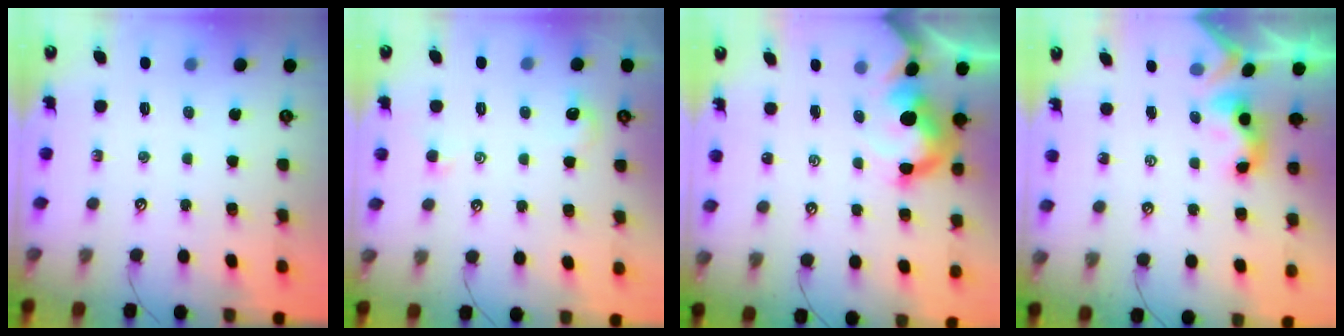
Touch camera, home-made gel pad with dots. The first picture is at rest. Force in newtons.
{"total": 1.7, "press": 1.6, "slide": 0.6}
{"total": 7.3, "press": 7.2, "slide": 1.0}
{"total": 3.5, "press": 3.5, "slide": 0.2}